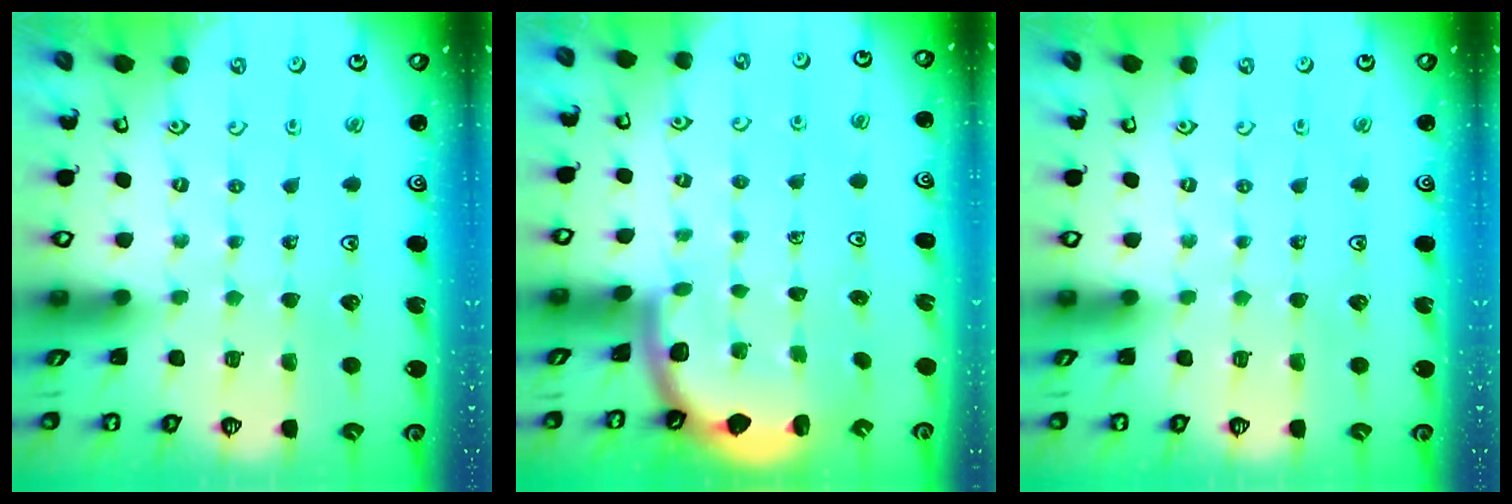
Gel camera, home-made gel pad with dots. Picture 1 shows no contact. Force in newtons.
{"total": 1.8, "press": 1.8, "slide": 0.1}
{"total": 0.0}